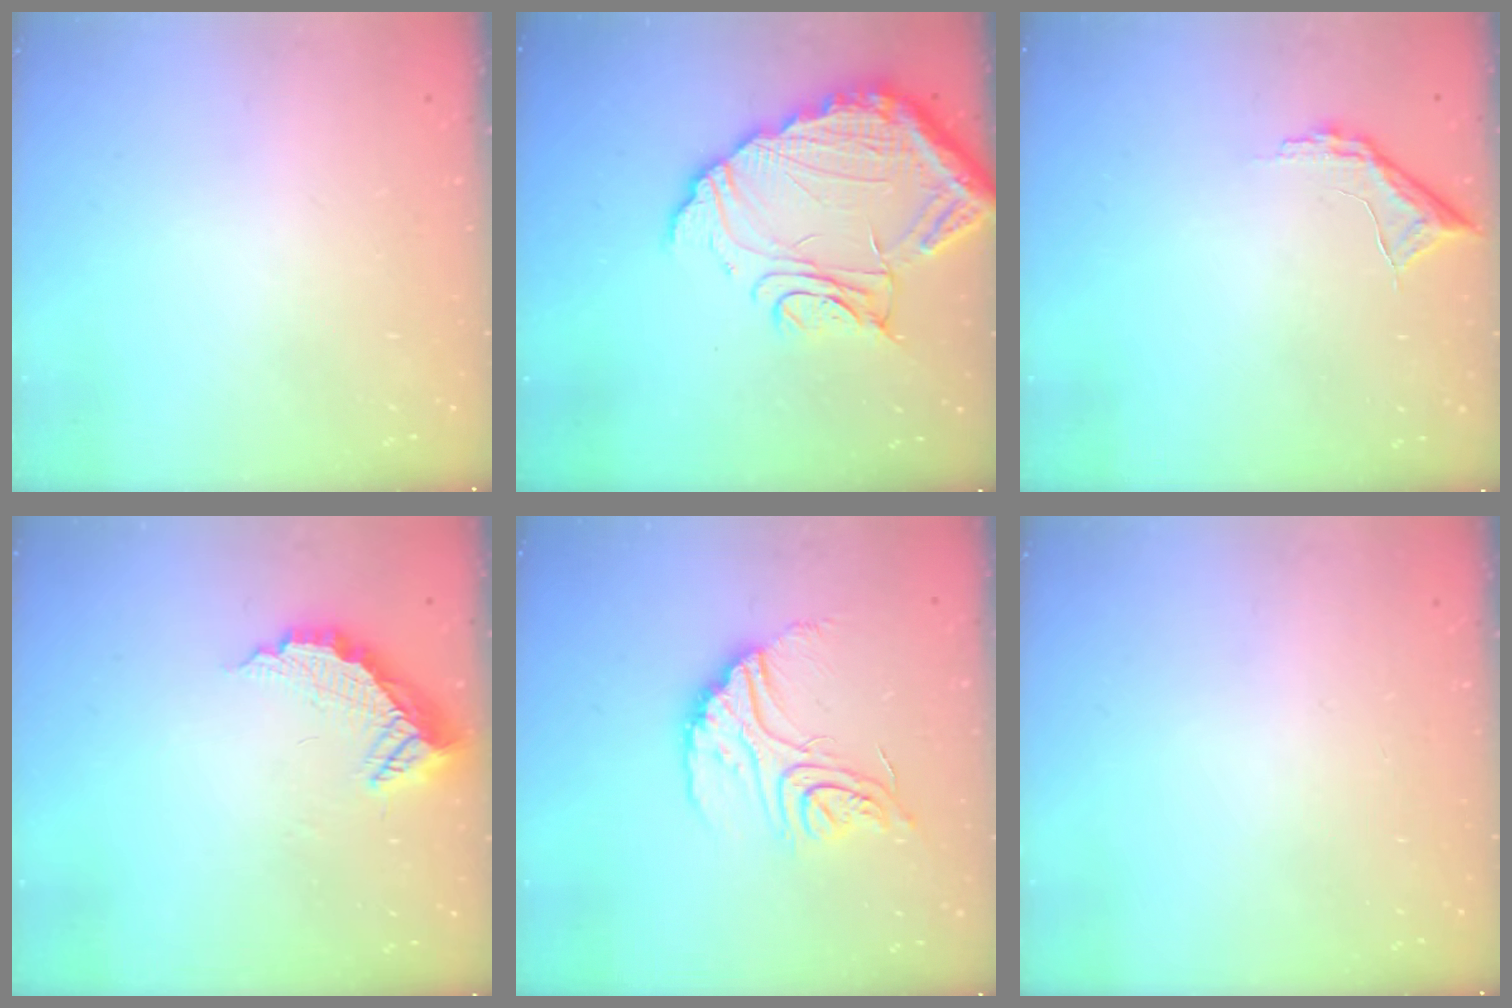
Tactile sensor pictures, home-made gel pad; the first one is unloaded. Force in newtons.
{"total": 17.8, "press": 17.7, "slide": 2.2}
{"total": 7.9, "press": 7.9, "slide": 0.5}
{"total": 9.0, "press": 9.0, "slide": 0.7}
{"total": 16.5, "press": 16.5, "slide": 1.6}
{"total": 0.0}